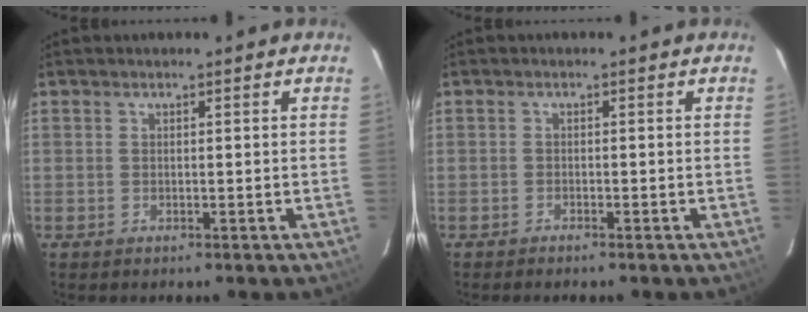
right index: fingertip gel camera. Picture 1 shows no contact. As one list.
[{"total": 1.0, "force": [-0.9, 0.1, 0.3], "torque": [-0.010, -0.001, -0.018]}]